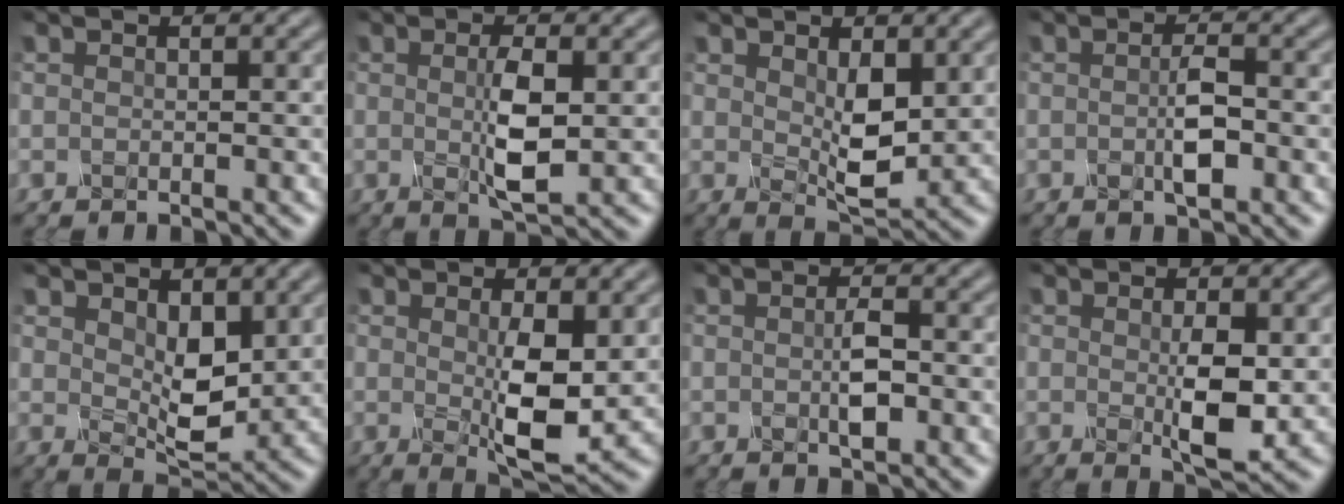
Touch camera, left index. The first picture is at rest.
{"total": 3.3, "force": [0.1, 0.5, 3.2], "torque": [-0.078, -0.004, 0.012]}
{"total": 3.3, "force": [0.7, 1.5, 2.9], "torque": [-0.069, -0.006, 0.025]}
{"total": 1.9, "force": [-0.3, 0.1, 1.9], "torque": [-0.047, 0.000, 0.000]}
{"total": 3.8, "force": [0.9, 2.2, 3.0], "torque": [-0.071, -0.008, 0.031]}
{"total": 4.6, "force": [0.2, 1.1, 4.4], "torque": [-0.095, -0.012, 0.014]}
{"total": 1.5, "force": [-0.2, 0.0, 1.5], "torque": [-0.040, 0.000, 0.003]}
{"total": 3.3, "force": [-0.1, 0.6, 3.3], "torque": [-0.074, -0.006, 0.008]}